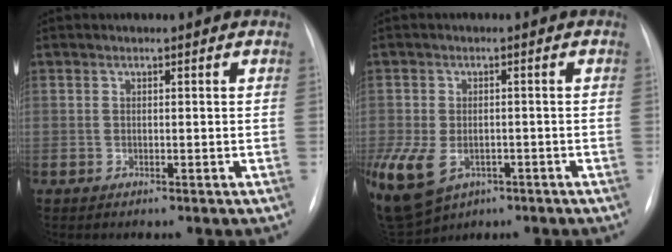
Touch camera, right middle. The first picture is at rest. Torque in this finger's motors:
{"motor_torque": [0.96, -0.95, 0.36, 0.21]}